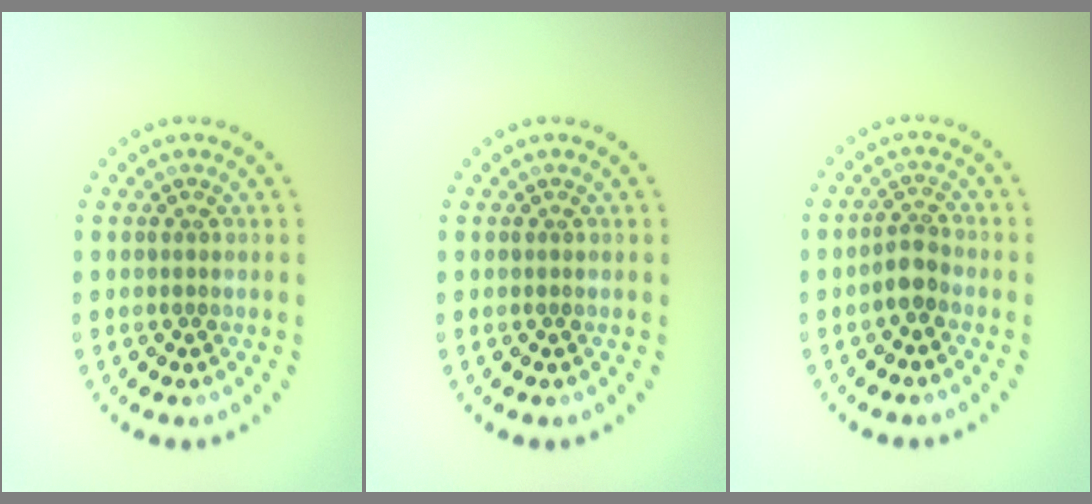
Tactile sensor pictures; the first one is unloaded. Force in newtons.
{"total": 0.0}
{"total": 1.9, "press": 1.6, "slide": 1.0}